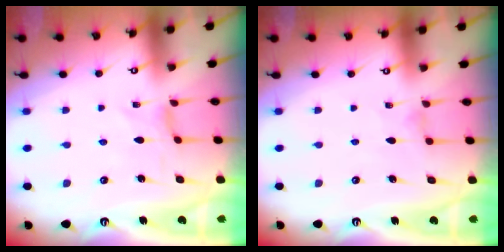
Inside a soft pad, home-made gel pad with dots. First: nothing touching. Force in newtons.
{"total": 0.0}